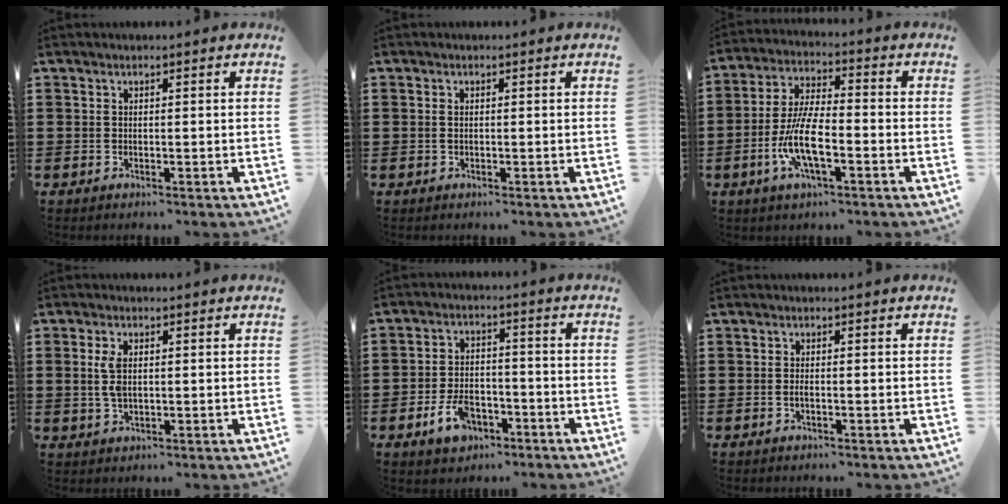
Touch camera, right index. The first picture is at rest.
{"total": 0.9, "force": [0.0, 0.5, 0.7], "torque": [-0.017, 0.002, -0.001]}
{"total": 9.2, "force": [-3.0, 3.0, 8.2], "torque": [-0.181, -0.010, -0.061]}
{"total": 3.9, "force": [0.6, 2.0, 3.3], "torque": [-0.077, 0.007, 0.007]}
{"total": 5.6, "force": [-3.4, 3.1, 3.2], "torque": [-0.075, 0.005, -0.067]}
{"total": 0.8, "force": [-0.3, 0.2, 0.7], "torque": [-0.014, -0.003, -0.004]}